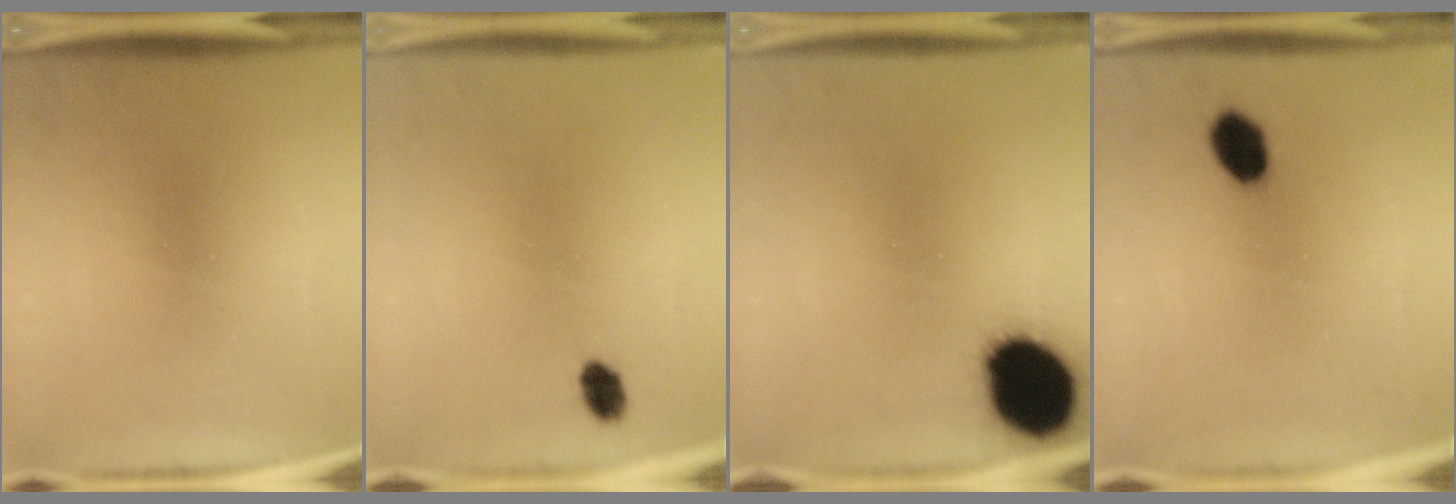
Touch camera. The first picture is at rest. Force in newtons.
{"total": 2.9}
{"total": 19.5}
{"total": 5.9}